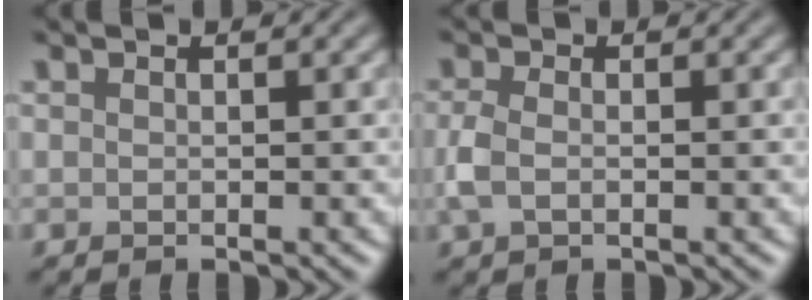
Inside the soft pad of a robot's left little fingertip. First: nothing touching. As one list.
[{"total": 2.3, "force": [-0.5, 1.3, 1.8], "torque": [-0.049, 0.000, -0.013]}]